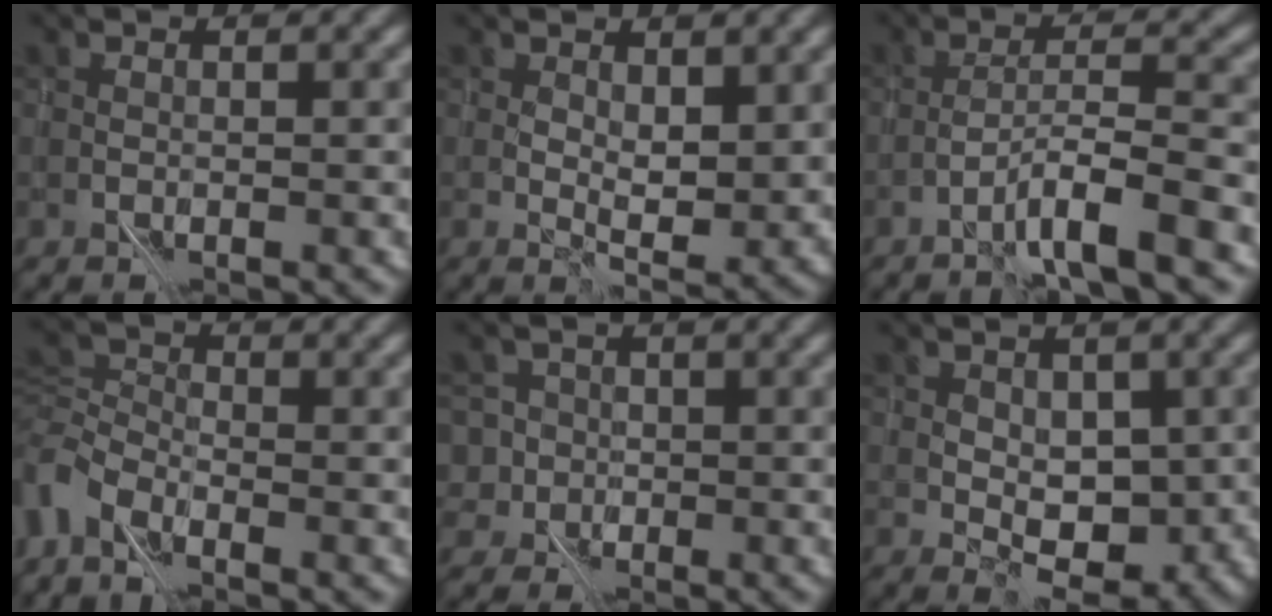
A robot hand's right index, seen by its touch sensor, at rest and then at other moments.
{"total": 2.7, "force": [1.7, 1.0, 1.8], "torque": [-0.028, -0.007, 0.032]}
{"total": 4.0, "force": [-2.5, -0.4, 3.1], "torque": [-0.046, 0.018, -0.052]}
{"total": 4.0, "force": [-3.2, 1.6, 1.7], "torque": [-0.036, 0.002, -0.080]}
{"total": 5.3, "force": [0.3, 5.1, 1.4], "torque": [-0.015, 0.026, -0.024]}
{"total": 3.4, "force": [0.7, 2.1, 2.6], "torque": [-0.032, -0.004, 0.013]}